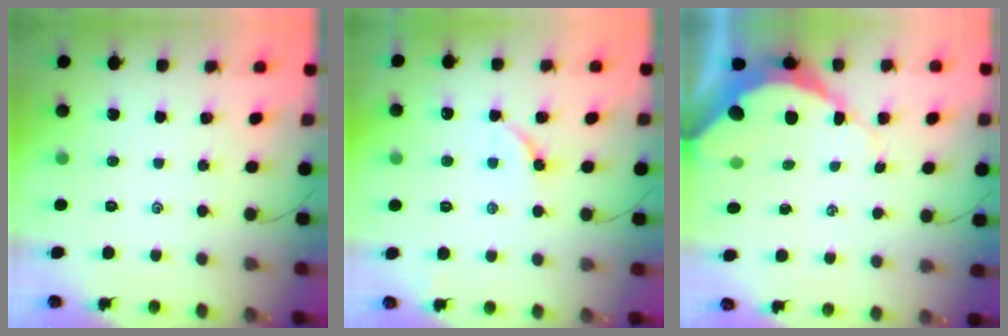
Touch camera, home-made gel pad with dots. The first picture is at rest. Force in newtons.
{"total": 5.0, "press": 5.0, "slide": 0.6}
{"total": 9.6, "press": 9.5, "slide": 0.9}